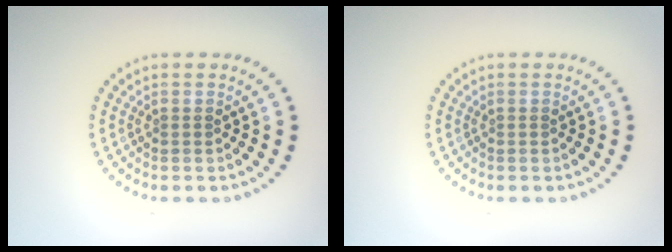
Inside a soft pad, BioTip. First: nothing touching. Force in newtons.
{"total": 0.0}